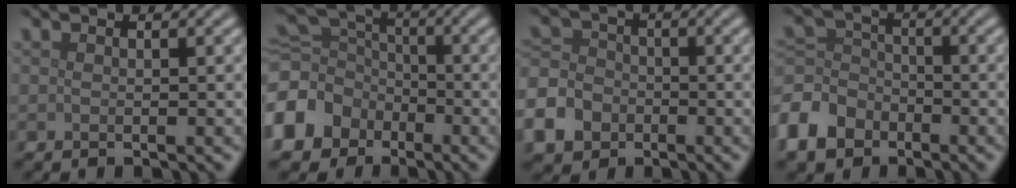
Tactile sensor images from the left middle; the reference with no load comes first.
{"total": 8.5, "force": [-3.9, 6.8, 3.3], "torque": [-0.102, -0.019, -0.084]}
{"total": 6.8, "force": [-3.7, 5.1, 2.3], "torque": [-0.053, -0.018, -0.076]}
{"total": 6.5, "force": [-3.9, 4.5, 2.5], "torque": [-0.059, 0.002, -0.101]}